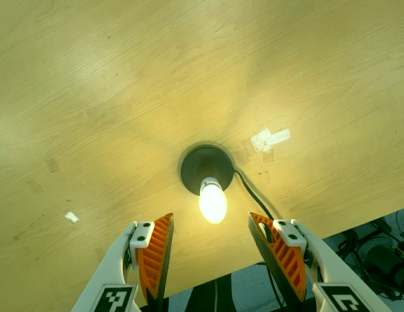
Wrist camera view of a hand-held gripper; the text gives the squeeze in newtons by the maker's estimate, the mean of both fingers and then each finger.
{"total": 0.0}